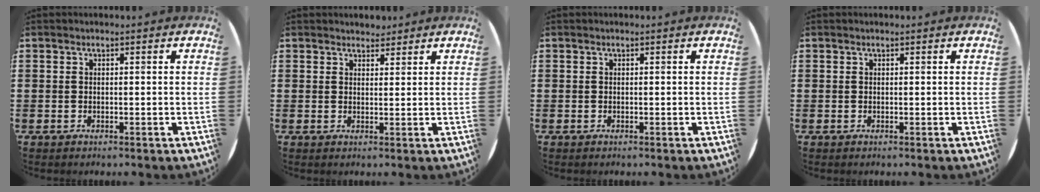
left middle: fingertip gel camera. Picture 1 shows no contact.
{"total": 1.9, "force": [1.8, 0.6, -0.1], "torque": [0.000, 0.004, 0.035]}
{"total": 0.0}
{"total": 0.0}